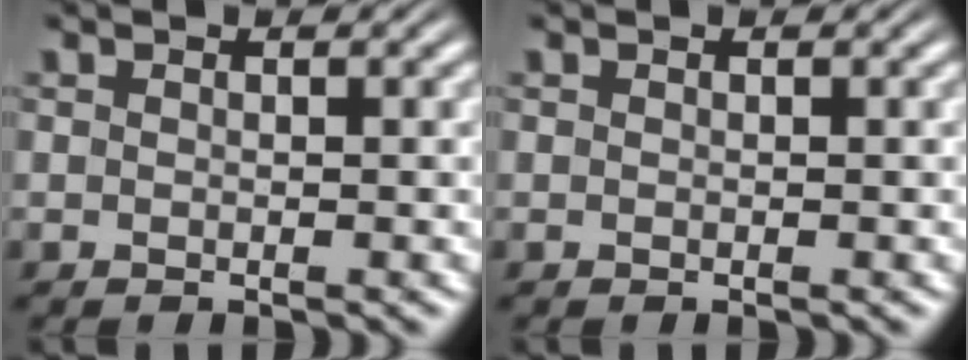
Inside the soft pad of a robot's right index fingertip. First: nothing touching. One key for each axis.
{"total": 0.0}